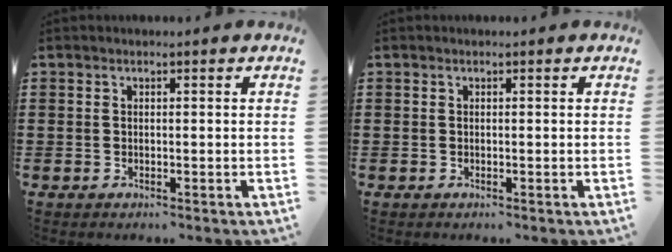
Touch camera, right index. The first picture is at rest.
{"total": 0.0}